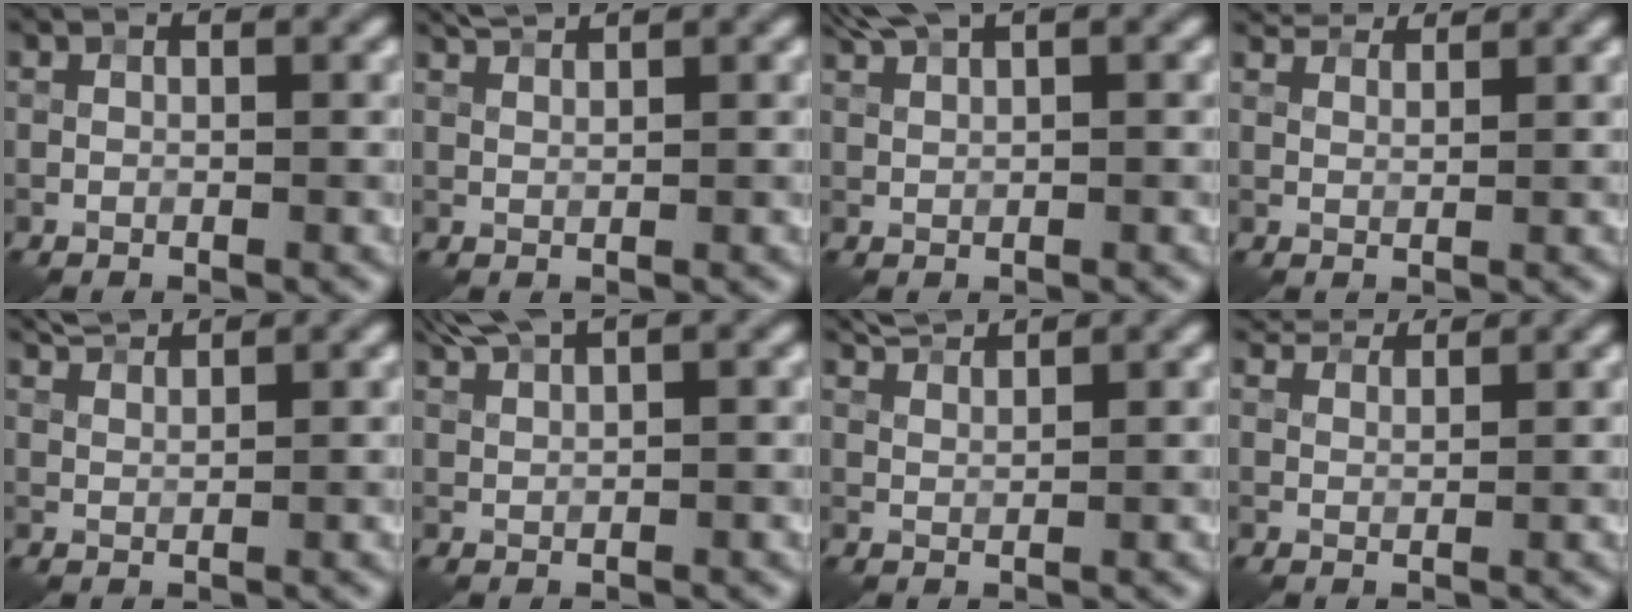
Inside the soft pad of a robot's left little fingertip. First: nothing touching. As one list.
[{"total": 1.9, "force": [1.6, 0.2, 0.9], "torque": [-0.026, 0.001, 0.029]}, {"total": 2.6, "force": [2.0, 0.4, 1.7], "torque": [-0.037, 0.005, 0.042]}, {"total": 3.5, "force": [3.1, 0.9, 1.4], "torque": [-0.031, -0.008, 0.061]}, {"total": 2.7, "force": [2.4, 0.4, 1.2], "torque": [-0.030, 0.002, 0.044]}, {"total": 2.9, "force": [2.2, 0.4, 1.8], "torque": [-0.040, 0.005, 0.045]}, {"total": 3.1, "force": [2.7, 0.5, 1.4], "torque": [-0.031, 0.004, 0.048]}, {"total": 4.3, "force": [3.8, 1.2, 1.7], "torque": [-0.045, -0.003, 0.069]}]